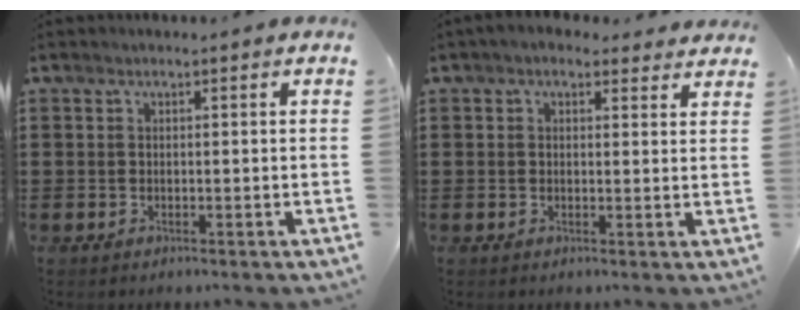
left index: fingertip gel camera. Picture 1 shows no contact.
{"total": 2.3, "force": [1.7, 1.3, 0.8], "torque": [-0.023, 0.005, 0.031]}